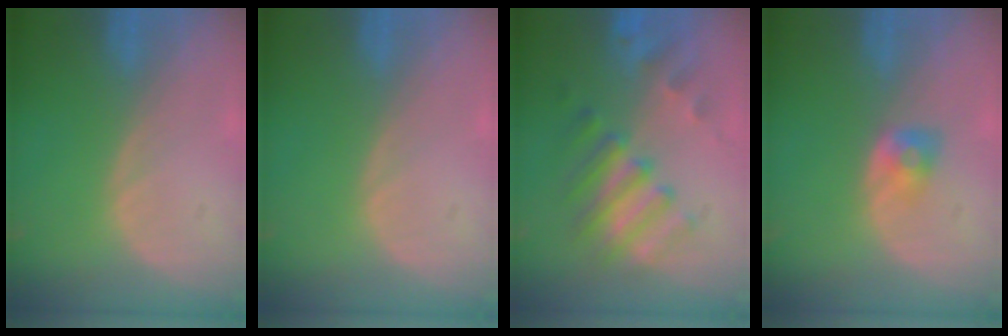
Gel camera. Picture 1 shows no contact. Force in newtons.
{"total": 0.0}
{"total": 7.9, "press": 7.6, "slide": 2.1}
{"total": 2.7, "press": 2.4, "slide": 1.2}